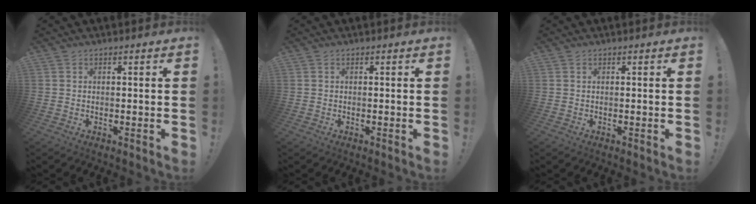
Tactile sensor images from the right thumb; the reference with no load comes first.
{"total": 0.0}
{"total": 0.0}